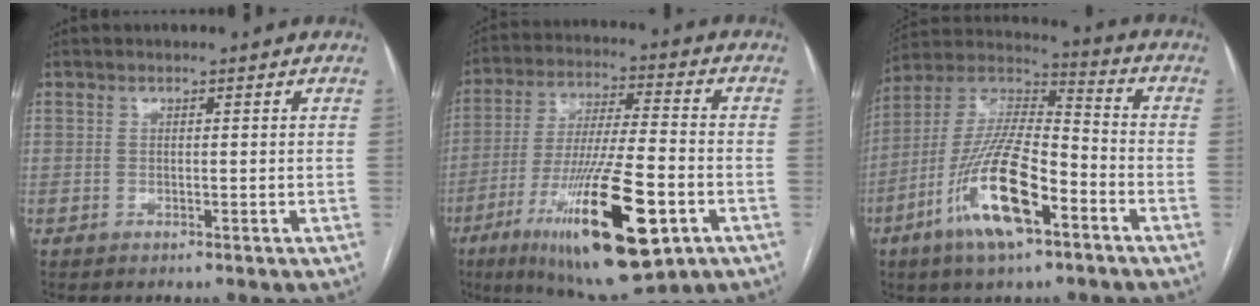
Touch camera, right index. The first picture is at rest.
{"total": 21.4, "force": [-9.0, 3.8, 19.0], "torque": [-0.342, -0.033, -0.144]}
{"total": 16.9, "force": [-7.6, 4.4, 14.4], "torque": [-0.292, -0.003, -0.137]}